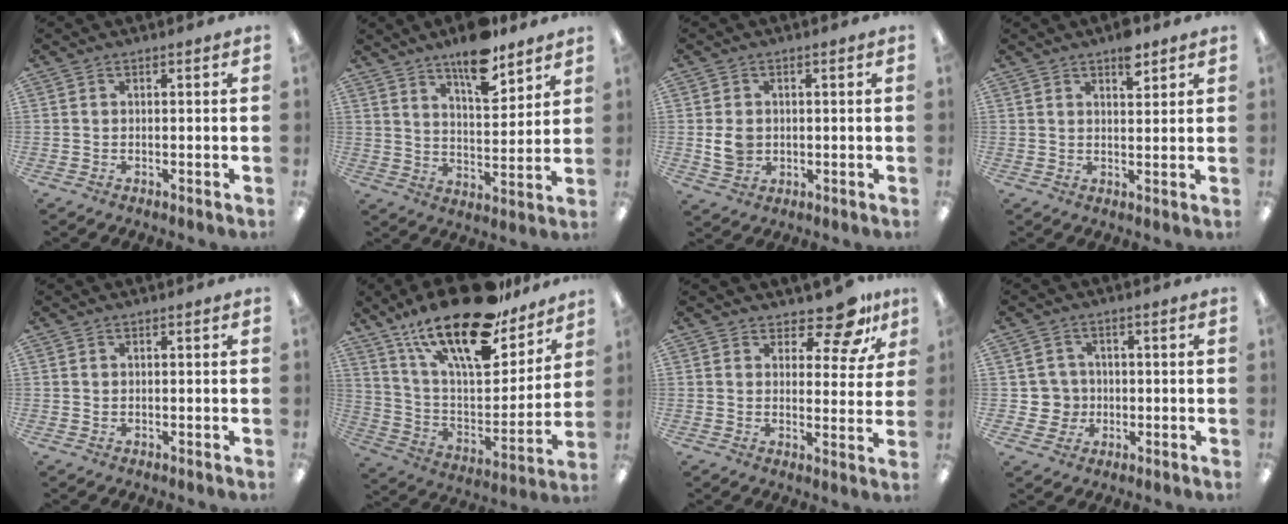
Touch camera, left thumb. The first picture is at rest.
{"total": 12.4, "force": [9.6, 4.0, 6.7], "torque": [-0.091, -0.061, 0.165]}
{"total": 5.2, "force": [0.1, 4.3, 2.8], "torque": [-0.043, 0.002, 0.001]}
{"total": 2.7, "force": [1.8, 0.9, 1.7], "torque": [-0.022, -0.005, 0.029]}
{"total": 0.6, "force": [0.3, 0.4, 0.1], "torque": [-0.003, 0.003, 0.006]}
{"total": 25.6, "force": [17.8, 9.6, 15.8], "torque": [-0.253, -0.105, 0.305]}
{"total": 10.0, "force": [7.9, 4.0, 4.6], "torque": [-0.053, -0.053, 0.139]}
{"total": 5.3, "force": [-0.1, 5.3, 0.4], "torque": [-0.009, 0.008, 0.000]}